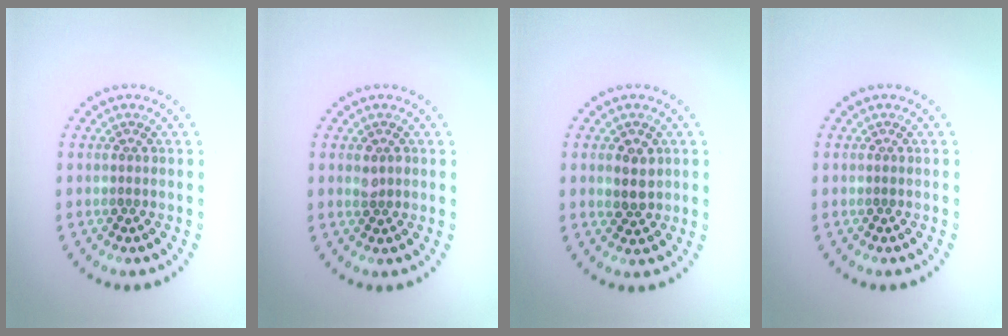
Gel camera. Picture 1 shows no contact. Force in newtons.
{"total": 1.1, "press": 1.1, "slide": 0.0}
{"total": 2.4, "press": 2.2, "slide": 0.8}
{"total": 0.0}